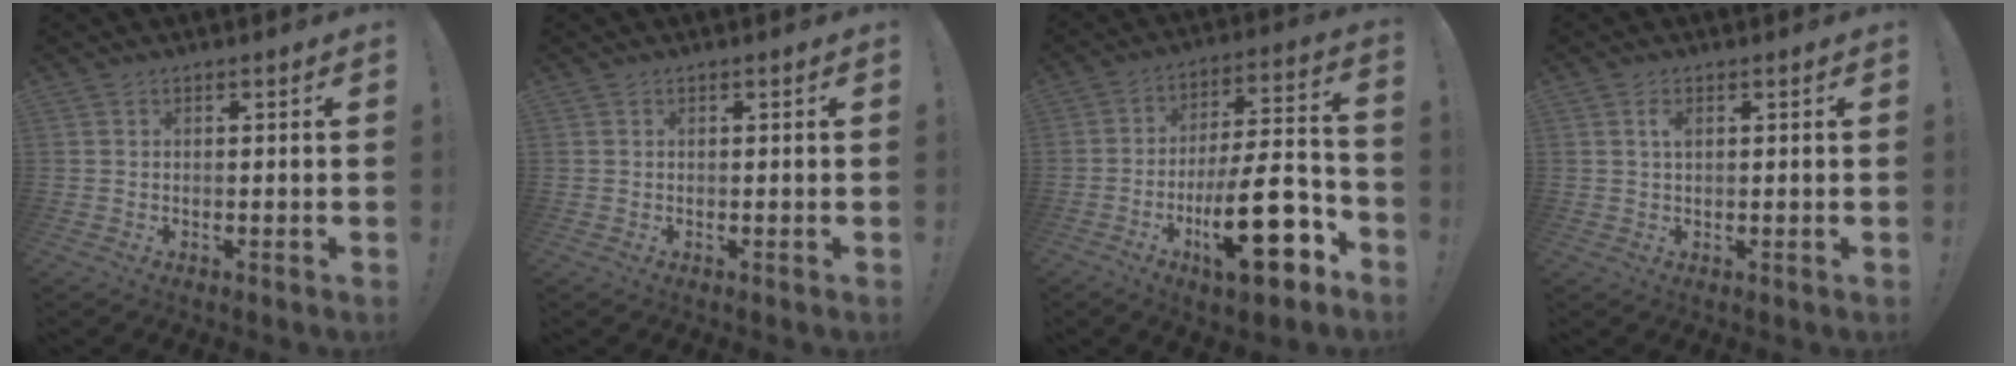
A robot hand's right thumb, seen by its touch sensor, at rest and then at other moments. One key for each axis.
{"total": 0.0}
{"total": 23.3, "fx": -9.0, "fy": 7.8, "fz": 20.0, "tx": -0.327, "ty": 0.051, "tz": -0.141}
{"total": 2.2, "fx": 0.7, "fy": 1.1, "fz": 1.8, "tx": -0.029, "ty": -0.001, "tz": 0.010}